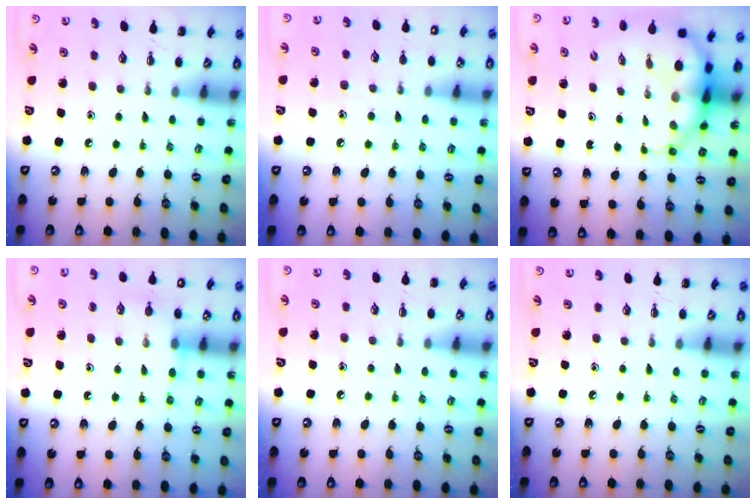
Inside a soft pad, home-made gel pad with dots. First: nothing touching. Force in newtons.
{"total": 8.5, "press": 8.4, "slide": 1.7}
{"total": 7.4, "press": 7.1, "slide": 1.9}
{"total": 7.2, "press": 7.2, "slide": 0.4}
{"total": 5.3, "press": 5.0, "slide": 1.7}
{"total": 0.0}